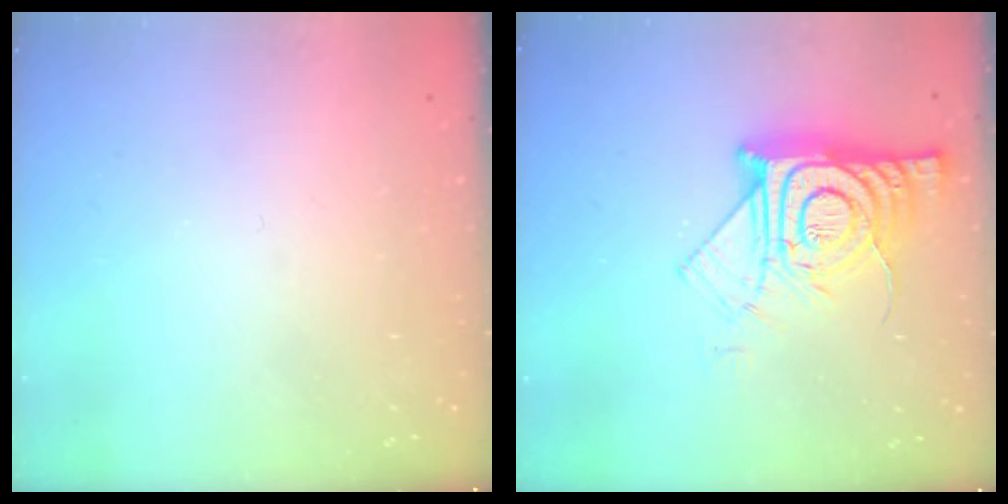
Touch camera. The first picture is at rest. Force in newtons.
{"total": 15.1, "press": 15.0, "slide": 1.2}